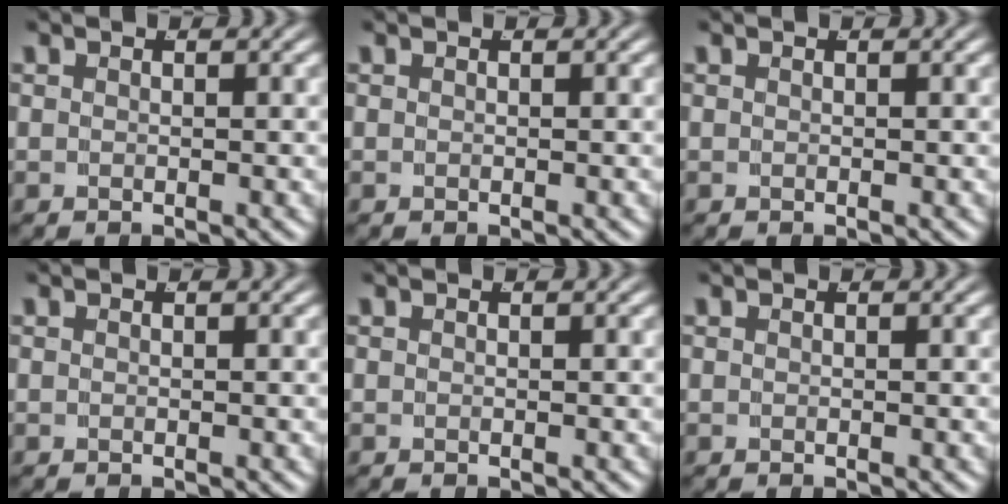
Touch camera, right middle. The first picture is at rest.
{"total": 0.0}
{"total": 0.0}
{"total": 0.0}
{"total": 0.0}
{"total": 0.0}